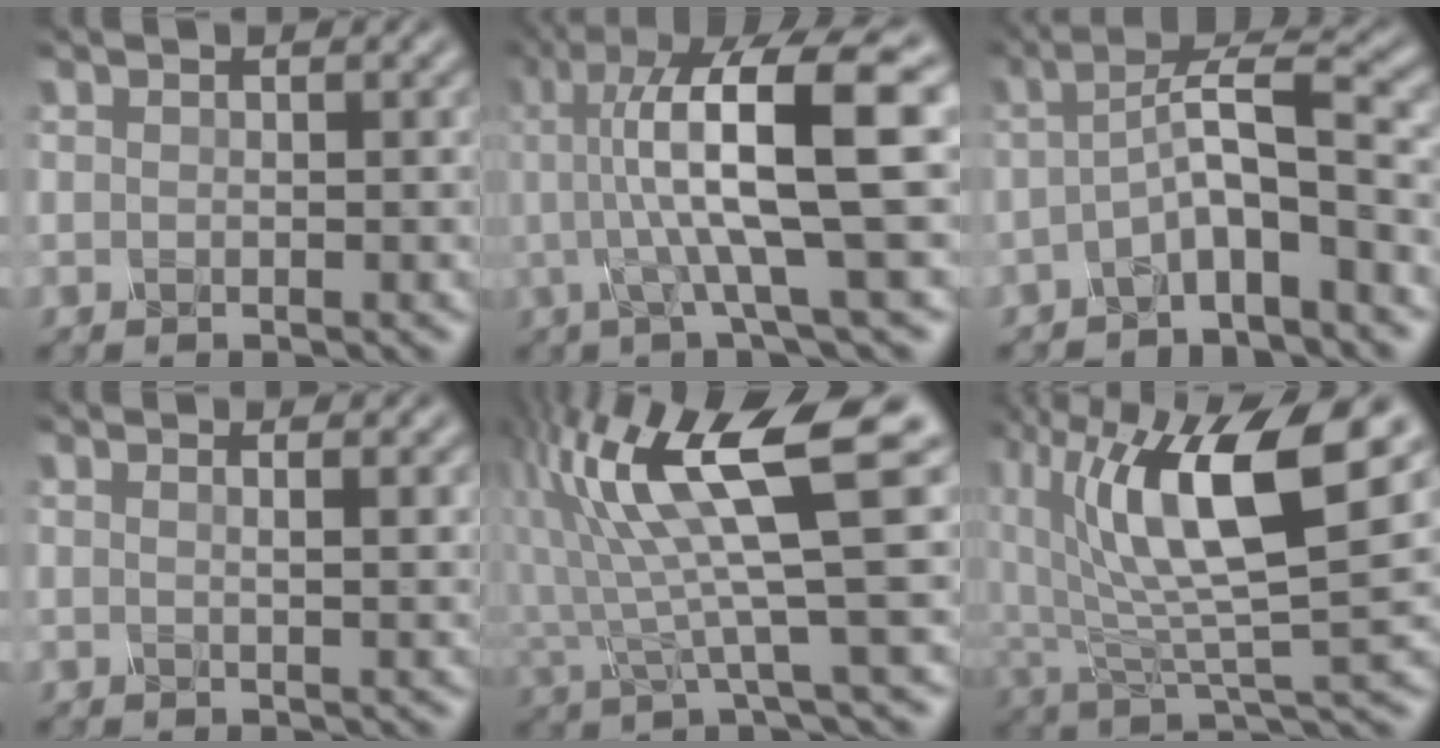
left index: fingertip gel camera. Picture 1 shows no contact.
{"total": 12.3, "force": [1.7, 2.0, 12.0], "torque": [-0.175, 0.024, 0.040]}
{"total": 4.3, "force": [-1.6, 0.6, 4.0], "torque": [-0.071, 0.021, -0.031]}
{"total": 2.5, "force": [1.3, 0.8, 1.9], "torque": [-0.009, 0.013, -0.003]}
{"total": 10.1, "force": [3.7, 1.6, 9.3], "torque": [-0.168, 0.013, 0.076]}
{"total": 12.1, "force": [3.4, 4.6, 10.6], "torque": [-0.199, 0.003, 0.072]}